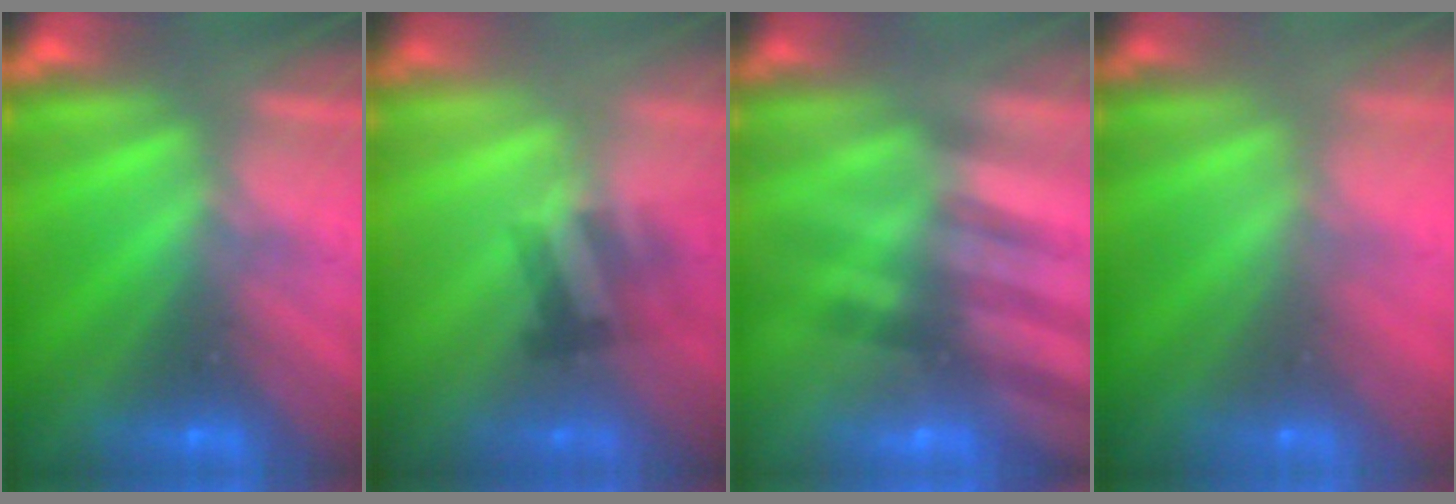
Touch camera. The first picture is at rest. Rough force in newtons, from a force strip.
{"total": 2.1}
{"total": 2.4}
{"total": 9.0}